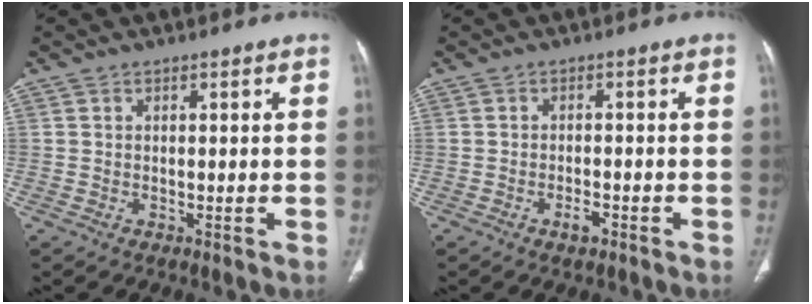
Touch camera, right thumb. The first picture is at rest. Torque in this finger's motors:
{"motor_torque": [0.71, 0.31, 0.64, -0.54, 0.06]}